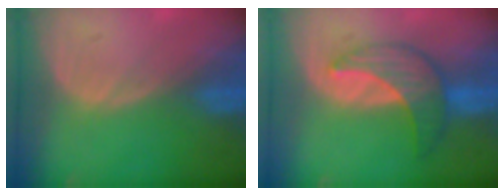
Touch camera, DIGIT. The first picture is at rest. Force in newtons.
{"total": 7.0, "press": 6.9, "slide": 1.5}